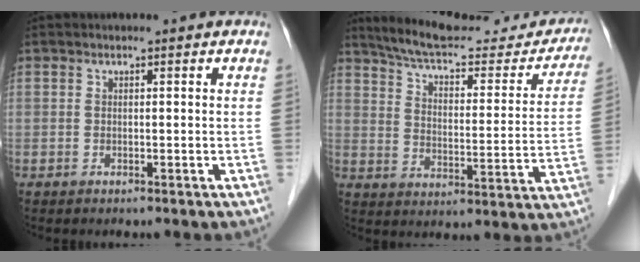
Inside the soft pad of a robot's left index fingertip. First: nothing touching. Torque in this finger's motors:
{"motor_torque": [-0.10, -1.14, 0.10, 0.01]}